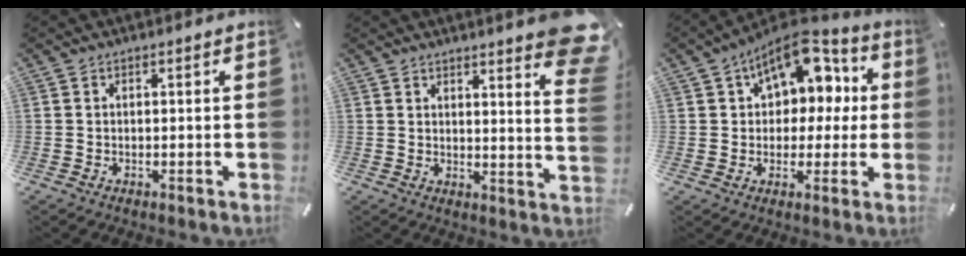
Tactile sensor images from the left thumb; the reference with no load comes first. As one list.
[{"total": 8.4, "force": [6.0, 1.6, 5.7], "torque": [-0.076, -0.055, 0.103]}, {"total": 13.4, "force": [6.0, 9.1, 7.8], "torque": [-0.107, -0.034, 0.107]}]